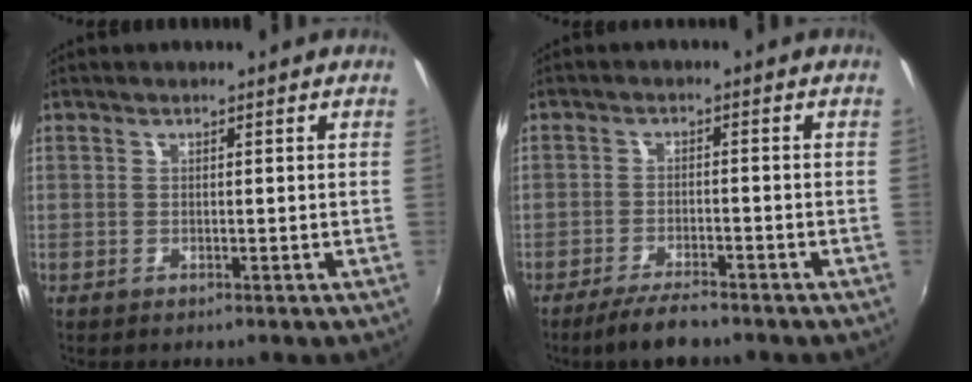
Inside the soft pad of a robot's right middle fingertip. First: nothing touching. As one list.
[{"total": 5.6, "force": [-4.6, 1.0, 3.0], "torque": [-0.074, -0.010, -0.083]}]